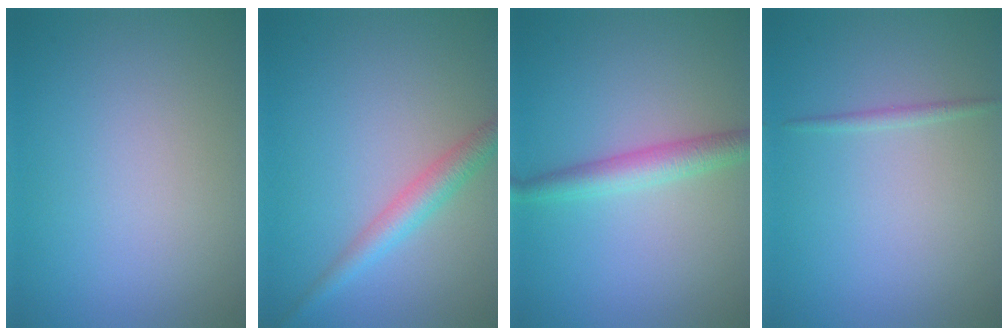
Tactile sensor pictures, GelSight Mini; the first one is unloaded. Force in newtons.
{"total": 2.9, "press": 2.9, "slide": 0.1}
{"total": 2.9, "press": 2.9, "slide": 0.0}
{"total": 0.8, "press": 0.8, "slide": 0.0}